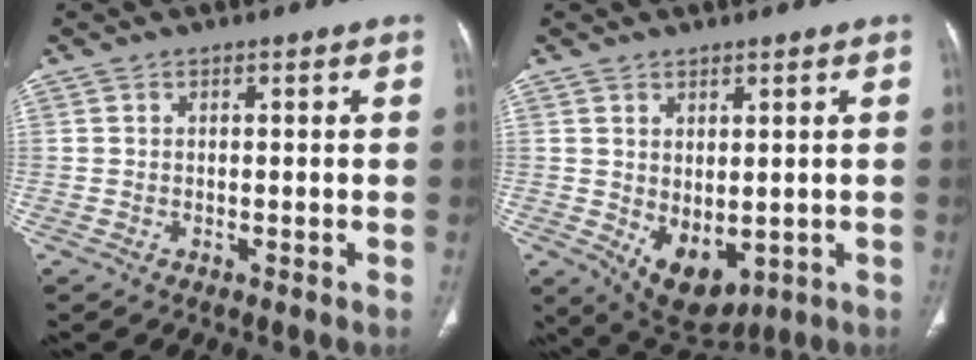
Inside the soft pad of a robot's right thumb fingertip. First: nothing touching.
{"total": 8.7, "force": [-1.2, 5.1, 6.9], "torque": [-0.091, -0.009, 0.009]}